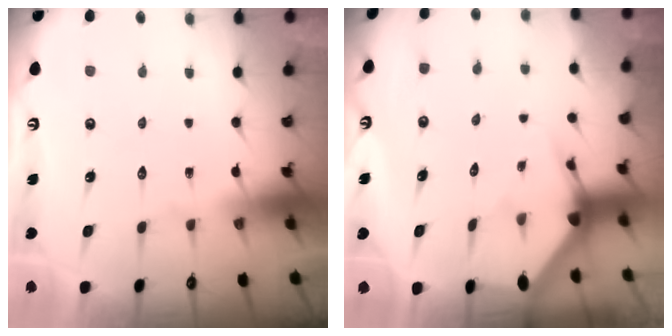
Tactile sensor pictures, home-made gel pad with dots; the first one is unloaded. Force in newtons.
{"total": 2.9, "press": 2.9, "slide": 0.1}